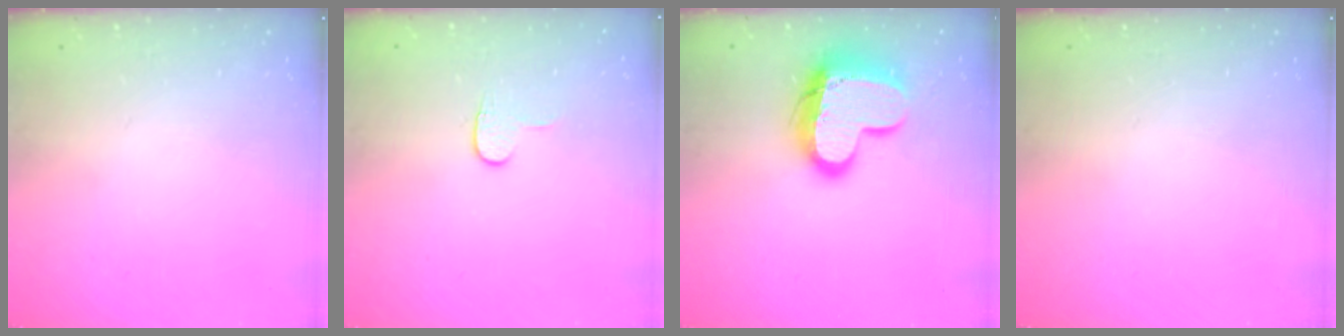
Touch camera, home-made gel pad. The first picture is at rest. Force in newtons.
{"total": 3.8, "press": 3.8, "slide": 0.4}
{"total": 16.3, "press": 16.3, "slide": 1.3}
{"total": 0.0}